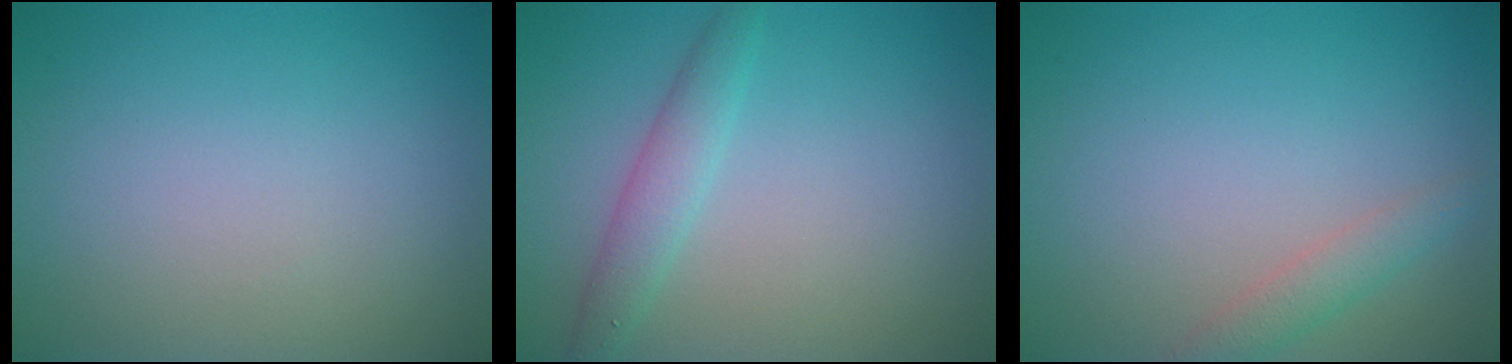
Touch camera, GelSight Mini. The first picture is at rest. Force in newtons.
{"total": 2.3, "press": 2.3, "slide": 0.0}
{"total": 1.8, "press": 1.8, "slide": 0.1}